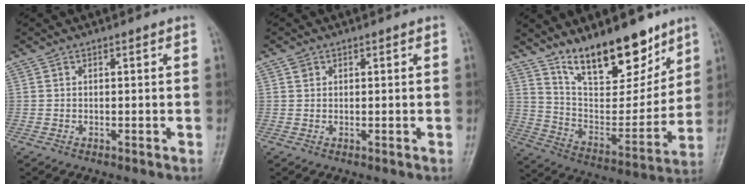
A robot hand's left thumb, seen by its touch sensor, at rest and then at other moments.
{"total": 1.0, "force": [0.5, 0.8, 0.3], "torque": [0.002, -0.001, 0.008]}
{"total": 18.7, "force": [13.5, 7.4, 10.7], "torque": [-0.115, -0.089, 0.237]}